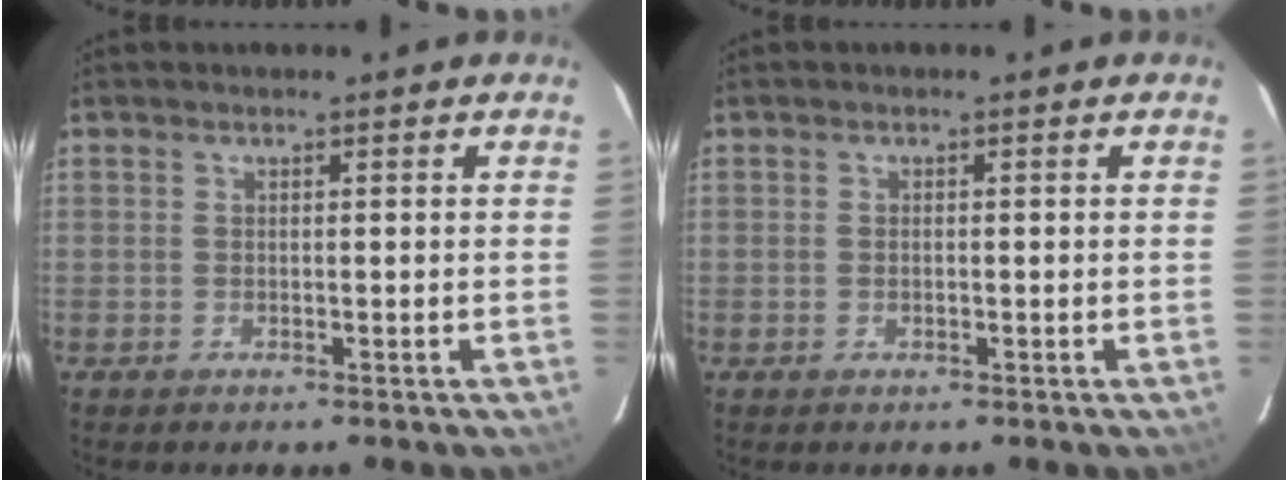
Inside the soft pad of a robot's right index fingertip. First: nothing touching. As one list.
[{"total": 0.6, "force": [-0.1, 0.5, 0.4], "torque": [-0.007, 0.001, -0.001]}]